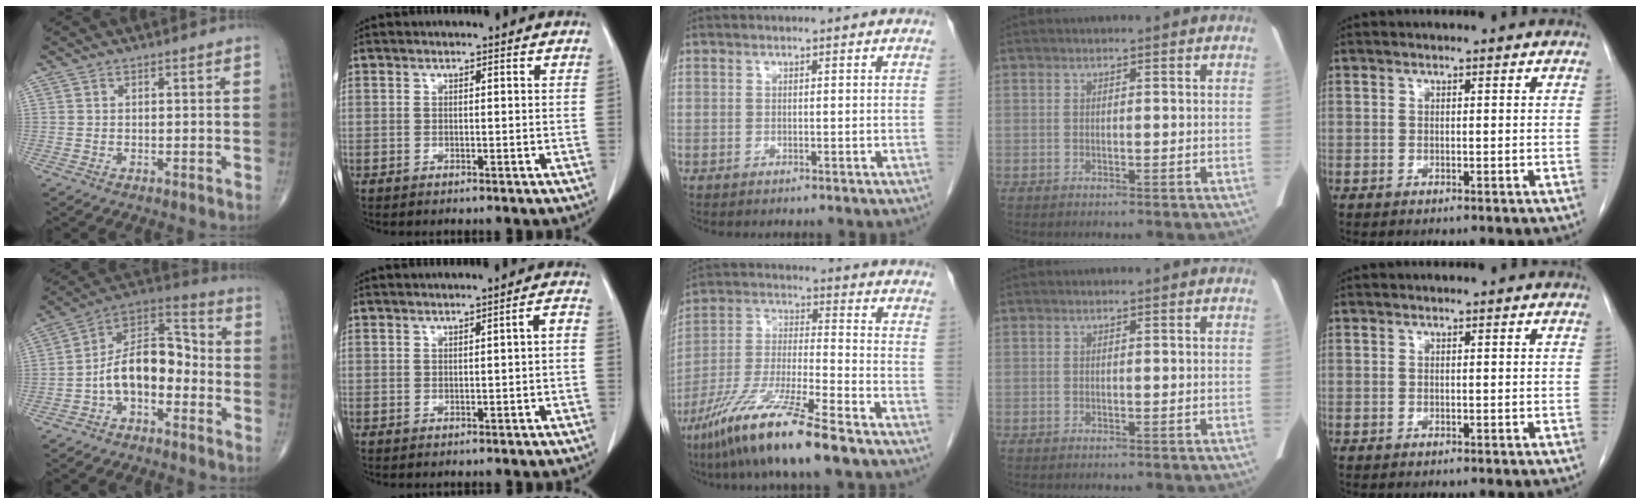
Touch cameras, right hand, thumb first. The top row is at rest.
{"thumb": {"total": 13.1, "force": [-3.5, 7.6, 10.1], "torque": [-0.148, 0.064, -0.073]}, "index": {"total": 1.7, "force": [-0.4, 0.2, 1.7], "torque": [-0.020, 0.003, -0.006]}, "middle": {"total": 15.1, "force": [-10.1, 0.4, 11.1], "torque": [-0.234, -0.041, -0.190]}}